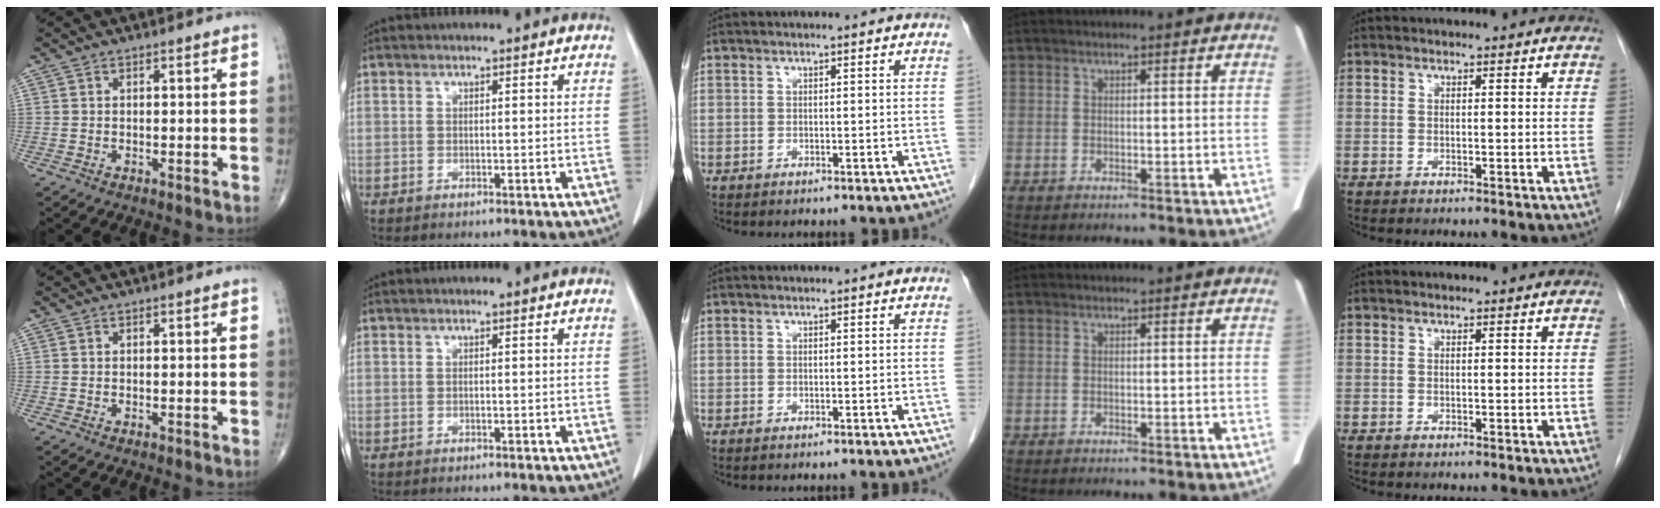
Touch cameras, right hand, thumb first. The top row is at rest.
{}